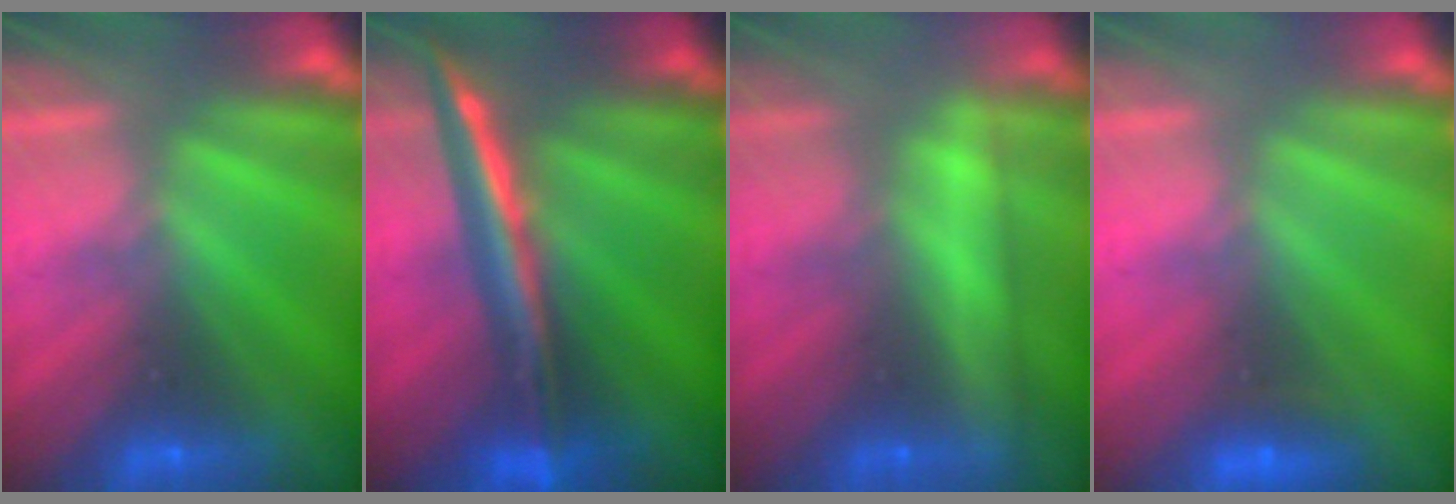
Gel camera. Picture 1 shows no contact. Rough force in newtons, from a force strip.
{"total": 2.9}
{"total": 2.4}
{"total": 1.9}